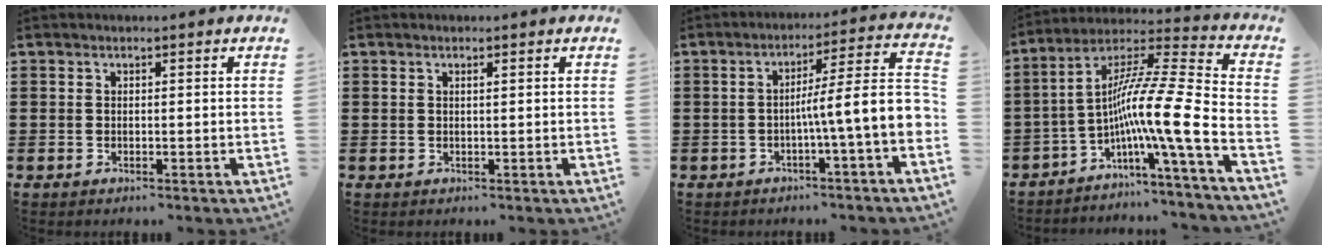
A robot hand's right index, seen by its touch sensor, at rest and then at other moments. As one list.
[{"total": 0.6, "force": [0.2, 0.1, 0.5], "torque": [-0.011, 0.000, 0.005]}, {"total": 9.3, "force": [-1.7, 0.5, 9.1], "torque": [-0.144, -0.024, -0.036]}, {"total": 14.3, "force": [-4.2, 1.1, 13.6], "torque": [-0.259, -0.019, -0.092]}]